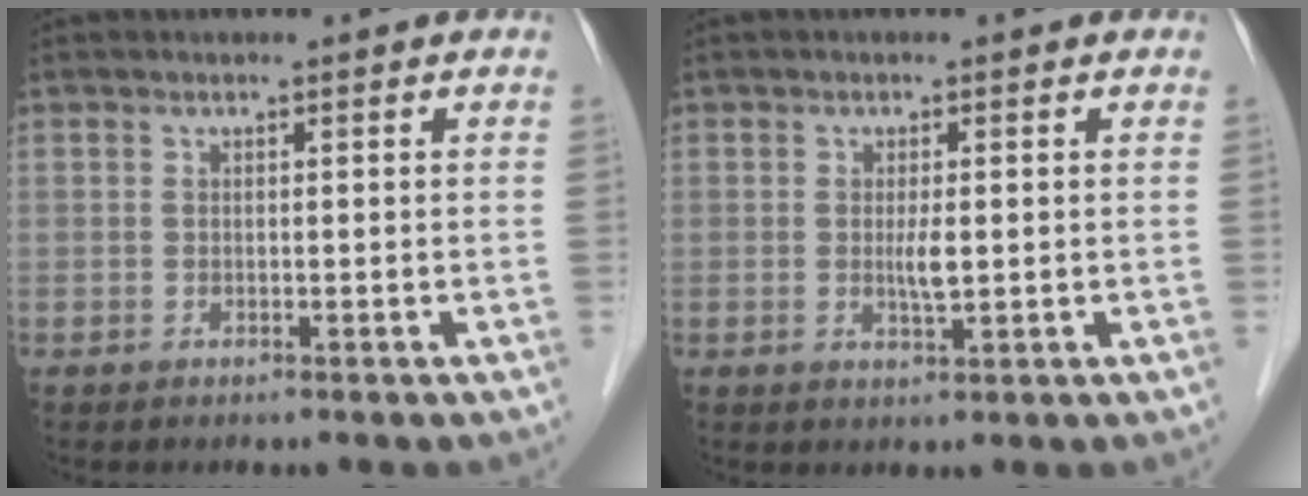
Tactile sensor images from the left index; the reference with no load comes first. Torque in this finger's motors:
{"motor_torque": [0.22, 0.19, 0.06, 0.02]}